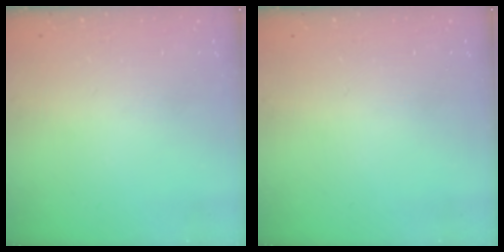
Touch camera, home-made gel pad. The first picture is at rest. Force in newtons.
{"total": 0.0}